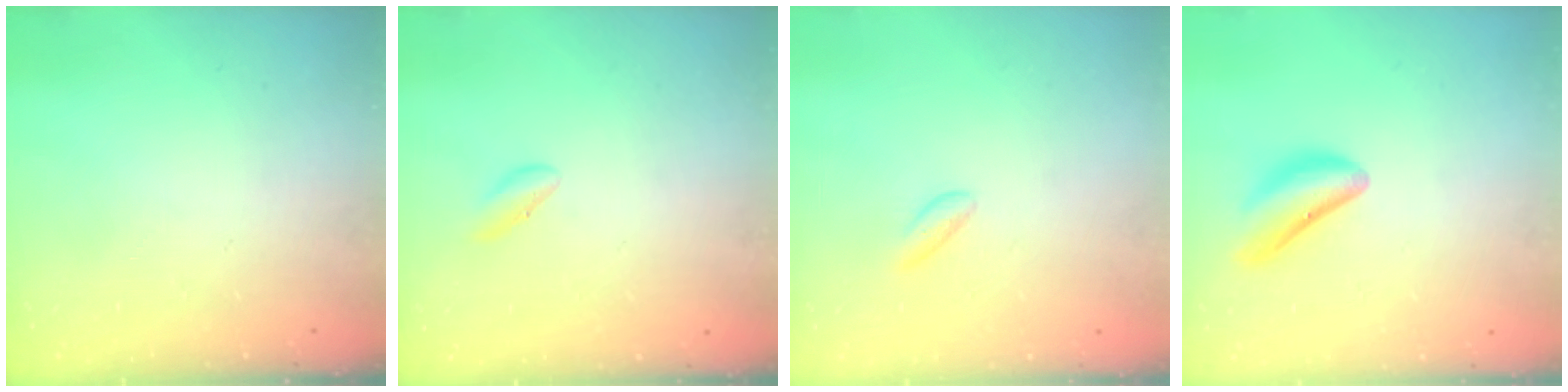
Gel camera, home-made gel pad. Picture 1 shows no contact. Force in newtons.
{"total": 2.1, "press": 2.0, "slide": 0.7}
{"total": 2.4, "press": 2.3, "slide": 0.7}
{"total": 9.5, "press": 9.4, "slide": 0.5}